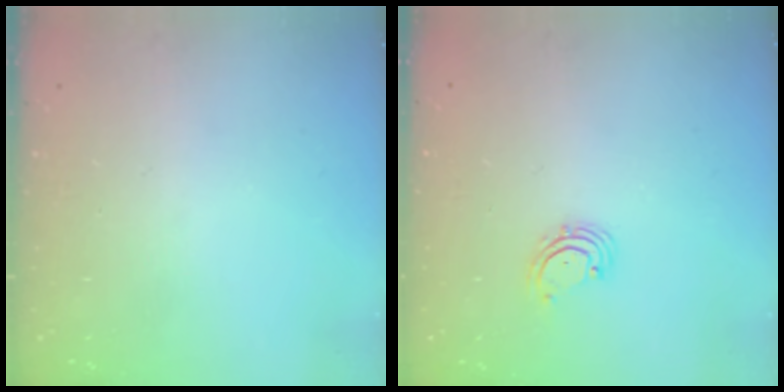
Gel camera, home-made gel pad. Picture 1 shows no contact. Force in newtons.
{"total": 2.0, "press": 2.0, "slide": 0.4}